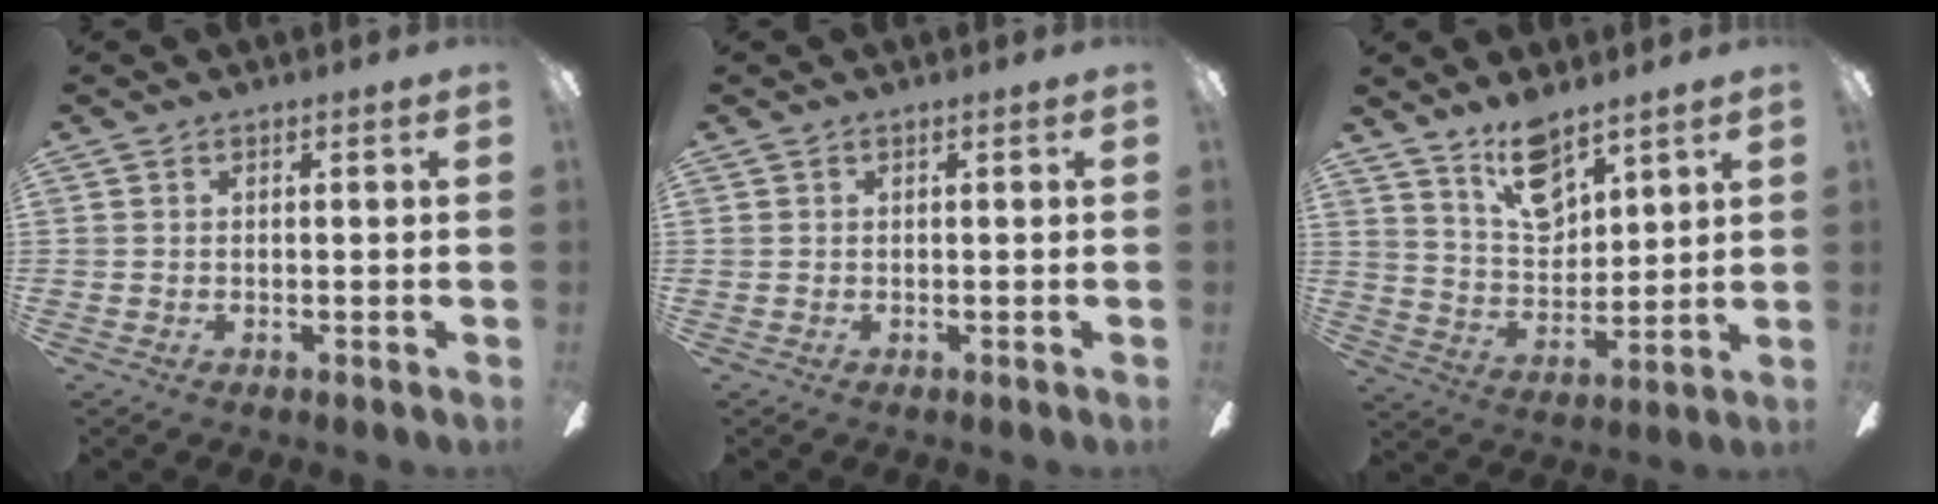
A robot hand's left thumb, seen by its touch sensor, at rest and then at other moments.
{"total": 0.0}
{"total": 12.0, "force": [9.0, 5.6, 5.7], "torque": [-0.097, -0.046, 0.164]}